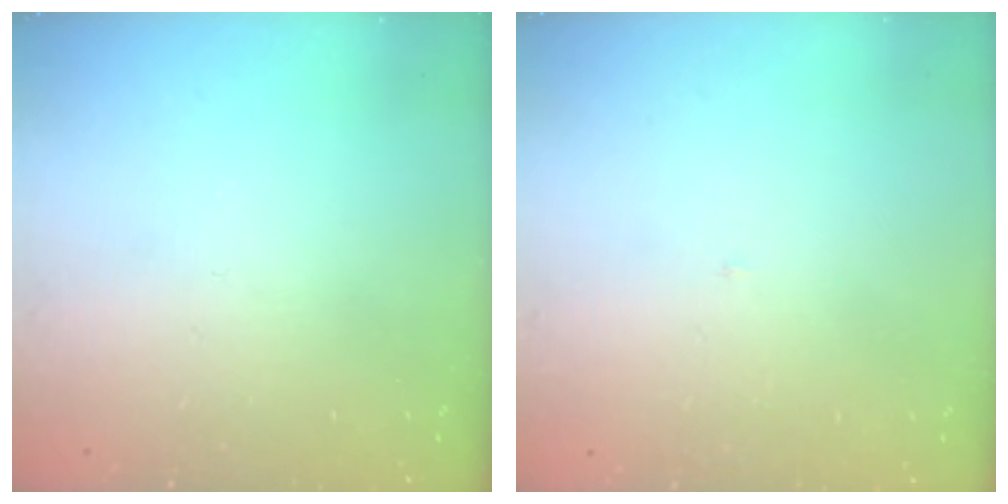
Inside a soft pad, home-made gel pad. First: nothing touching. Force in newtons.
{"total": 2.0, "press": 2.0, "slide": 0.1}